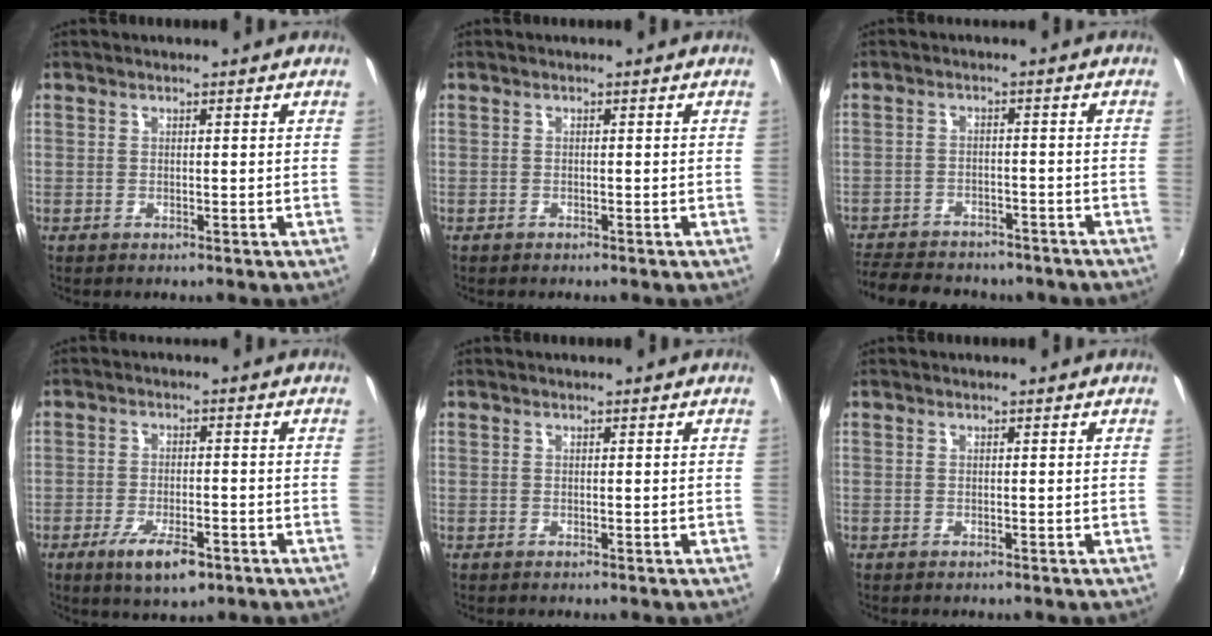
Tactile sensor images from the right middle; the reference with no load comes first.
{"total": 0.6, "force": [-0.5, 0.3, 0.0], "torque": [-0.003, 0.000, -0.010]}
{"total": 15.2, "force": [-12.5, 6.1, 6.2], "torque": [-0.146, -0.013, -0.176]}
{"total": 7.3, "force": [-4.2, 2.5, 5.5], "torque": [-0.118, -0.016, -0.069]}
{"total": 0.0}
{"total": 0.0}